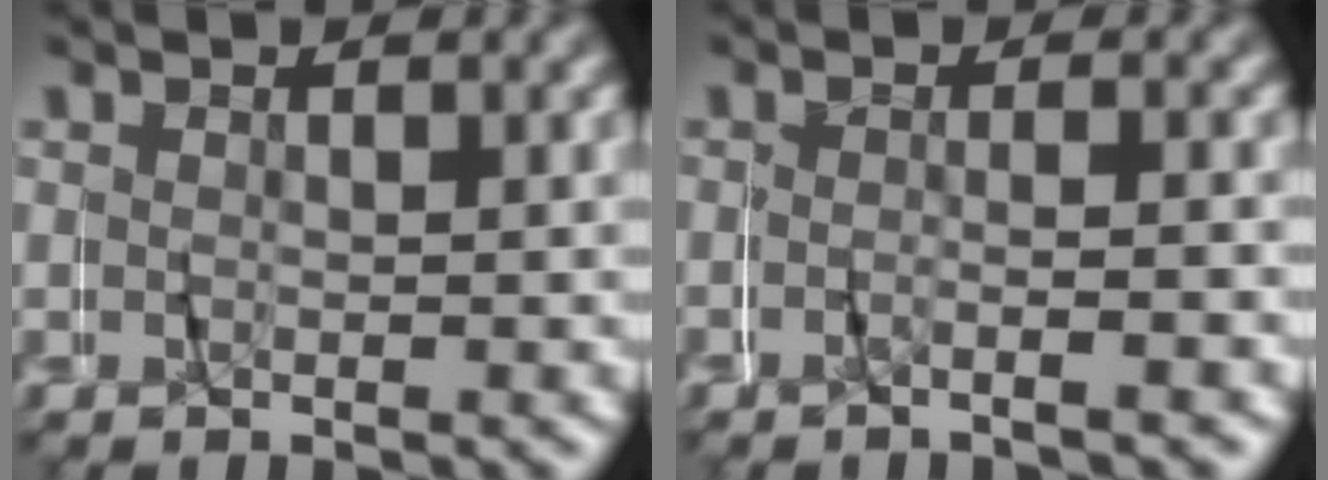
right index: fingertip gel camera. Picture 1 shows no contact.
{"total": 1.7, "force": [-1.5, -0.7, 0.4], "torque": [-0.019, 0.007, -0.030]}